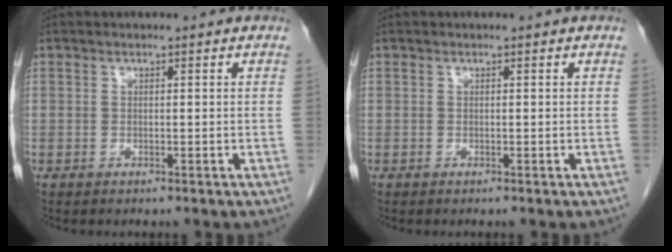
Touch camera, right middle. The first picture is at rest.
{"total": 0.0}